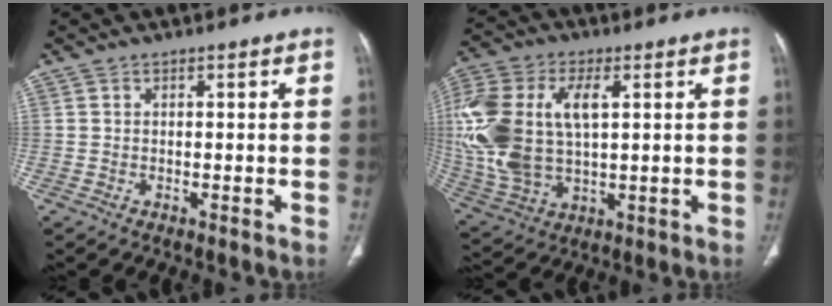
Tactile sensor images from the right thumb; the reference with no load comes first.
{"total": 21.7, "force": [3.3, 12.4, 17.5], "torque": [-0.396, 0.000, 0.063]}